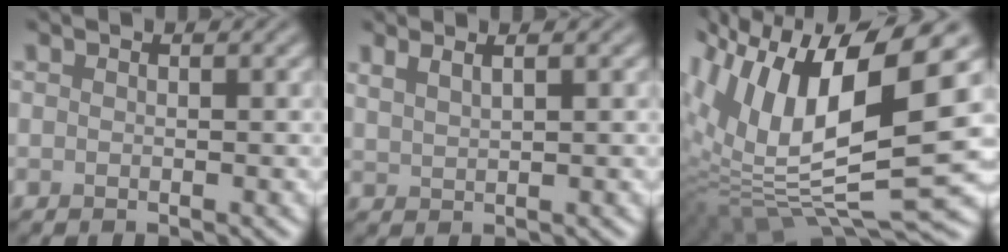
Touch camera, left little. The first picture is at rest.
{"total": 2.0, "force": [1.4, 0.6, 1.2], "torque": [-0.014, 0.003, 0.021]}
{"total": 15.6, "force": [3.7, 6.6, 13.7], "torque": [-0.278, 0.005, 0.058]}